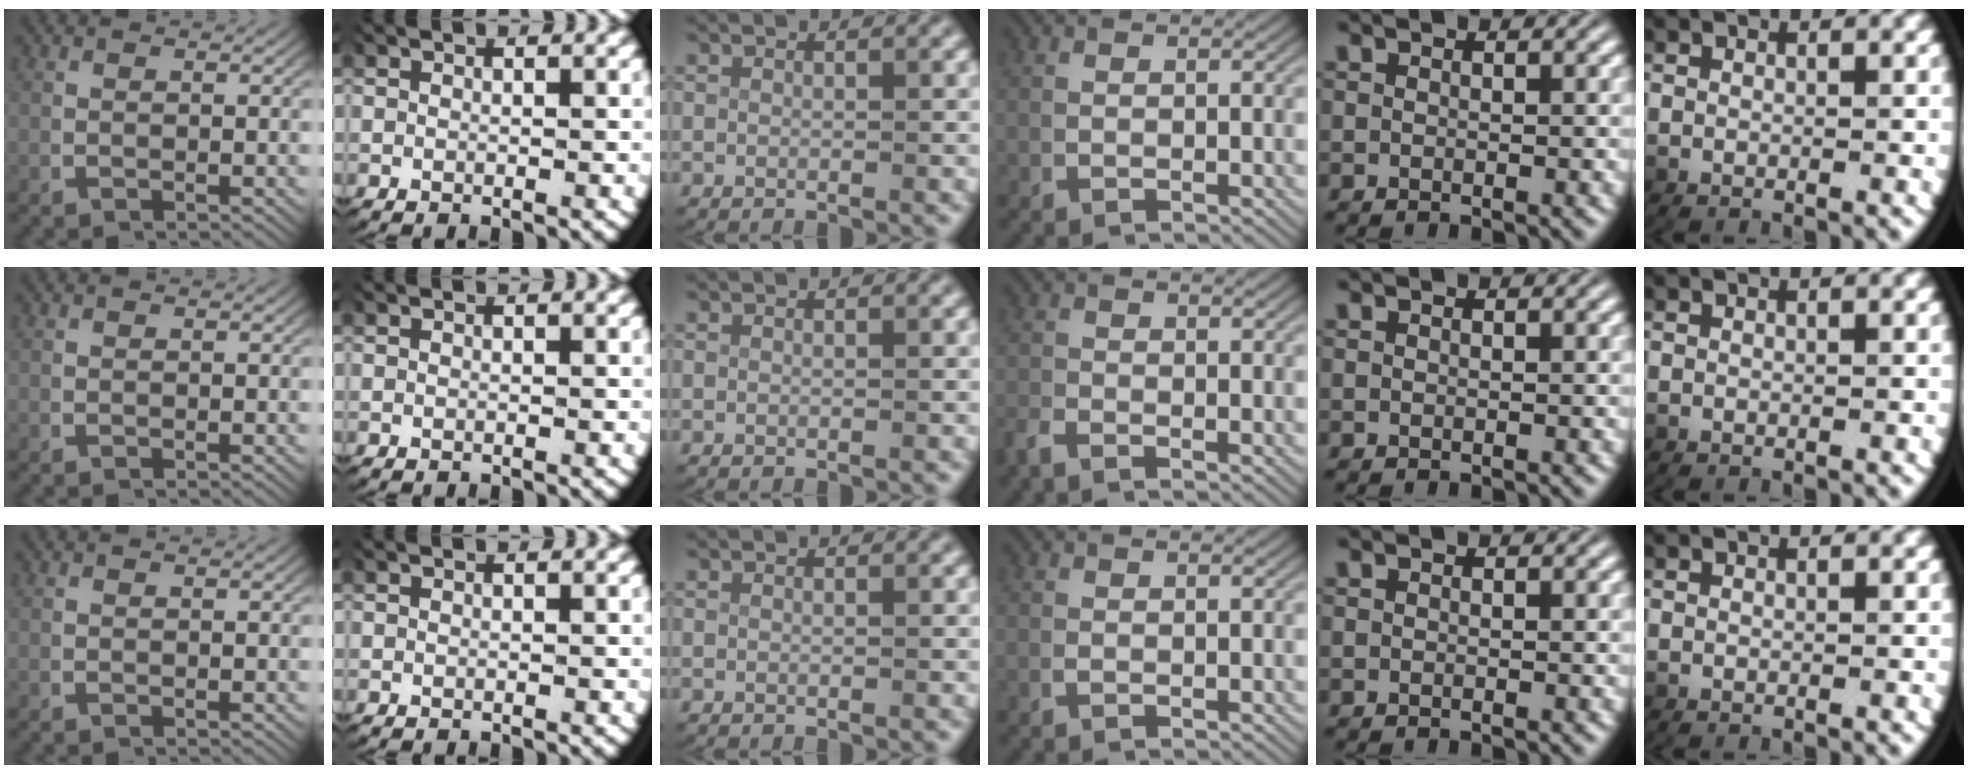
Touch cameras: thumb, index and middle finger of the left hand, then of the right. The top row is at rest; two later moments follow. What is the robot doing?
{"motion": "lift_and_place", "object": "paper"}